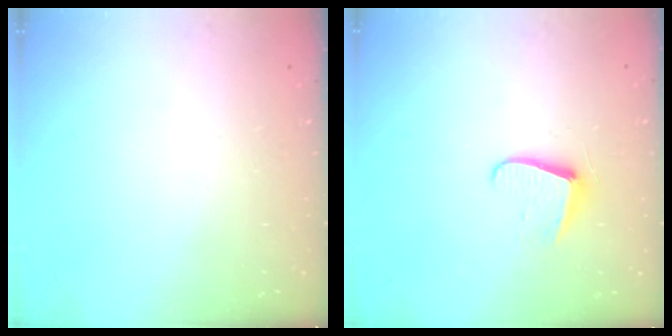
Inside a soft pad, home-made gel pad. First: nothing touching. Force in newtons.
{"total": 7.2, "press": 7.2, "slide": 0.5}